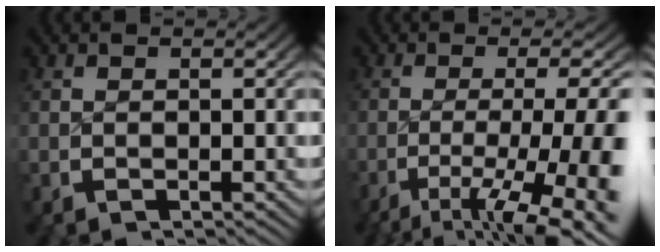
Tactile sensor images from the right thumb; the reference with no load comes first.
{"total": 10.6, "force": [-4.1, 4.5, 8.7], "torque": [-0.144, -0.029, -0.045]}